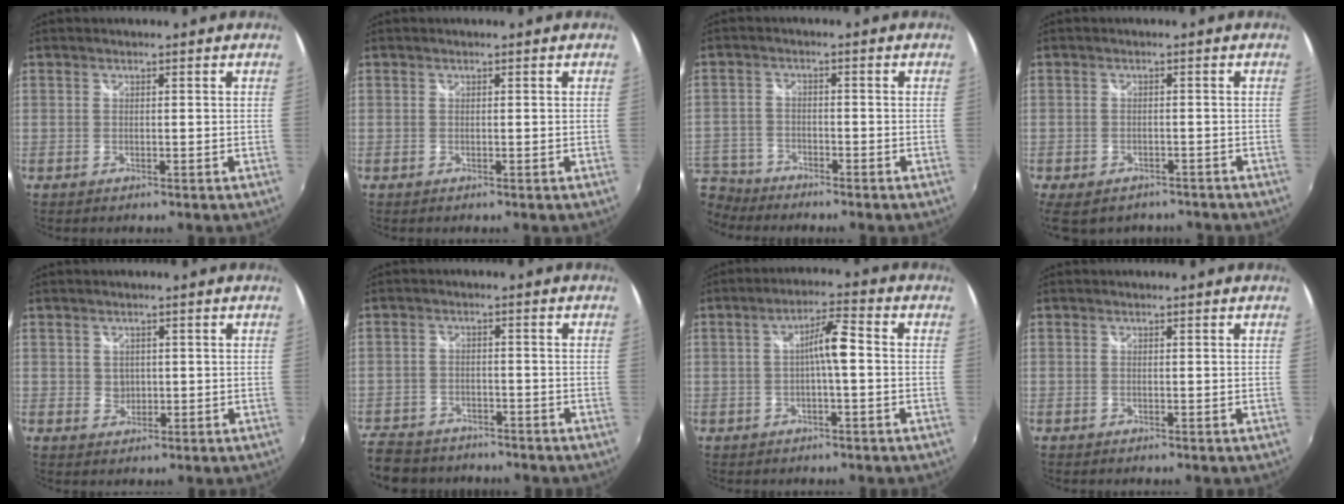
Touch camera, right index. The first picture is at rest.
{"total": 0.0}
{"total": 10.0, "force": [-8.3, 5.2, 2.1], "torque": [-0.089, -0.006, -0.164]}
{"total": 8.9, "force": [-6.7, 4.3, 3.9], "torque": [-0.092, -0.032, -0.095]}
{"total": 2.0, "force": [0.4, 1.9, 0.5], "torque": [-0.003, 0.003, 0.007]}
{"total": 12.0, "force": [-9.7, 6.3, 3.3], "torque": [-0.115, 0.000, -0.160]}
{"total": 5.2, "force": [-0.5, 0.5, 5.2], "torque": [-0.093, 0.013, -0.008]}
{"total": 0.0}